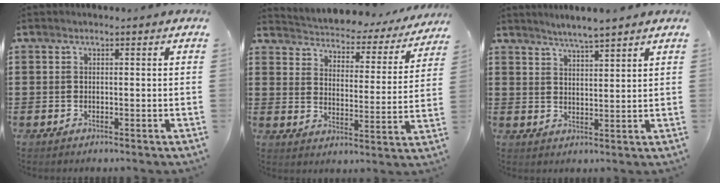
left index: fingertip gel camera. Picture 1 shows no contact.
{"total": 2.6, "force": [2.6, 0.5, 0.2], "torque": [-0.024, -0.028, 0.033]}
{"total": 3.2, "force": [3.1, -0.5, 0.7], "torque": [-0.022, -0.008, 0.055]}